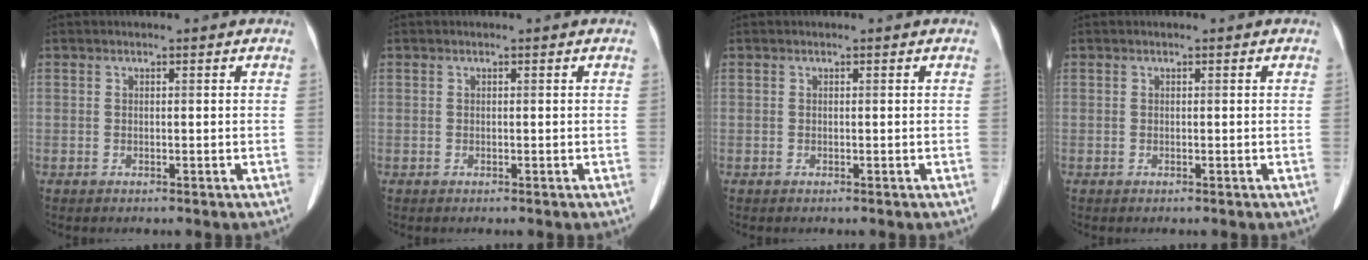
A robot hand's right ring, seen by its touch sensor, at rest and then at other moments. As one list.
[{"total": 0.0}, {"total": 0.0}, {"total": 0.0}]